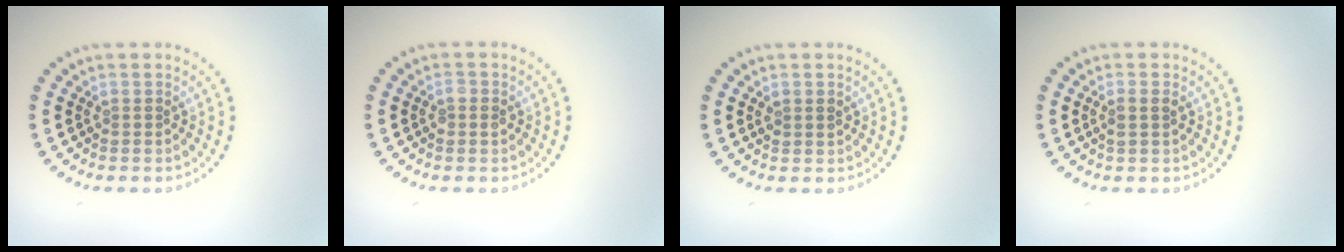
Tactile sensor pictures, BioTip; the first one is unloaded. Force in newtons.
{"total": 1.1, "press": 1.1, "slide": 0.0}
{"total": 1.0, "press": 0.9, "slide": 0.3}
{"total": 1.2, "press": 1.1, "slide": 0.4}